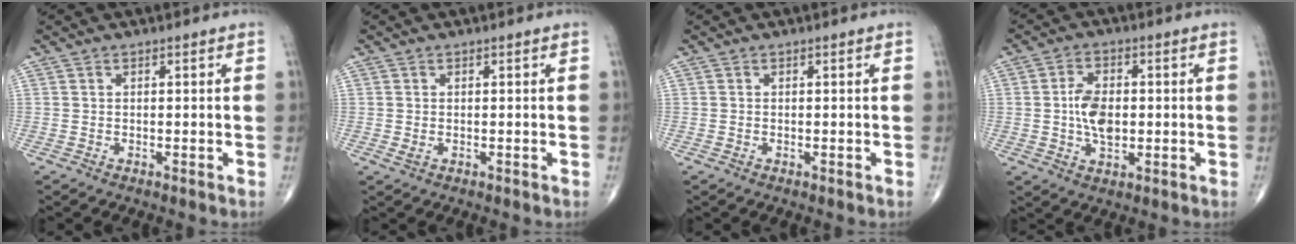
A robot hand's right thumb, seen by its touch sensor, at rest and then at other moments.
{"total": 0.9, "force": [0.0, 0.5, 0.7], "torque": [-0.017, 0.002, 0.003]}
{"total": 0.0}
{"total": 7.2, "force": [-0.1, 4.3, 5.8], "torque": [-0.098, 0.001, -0.003]}